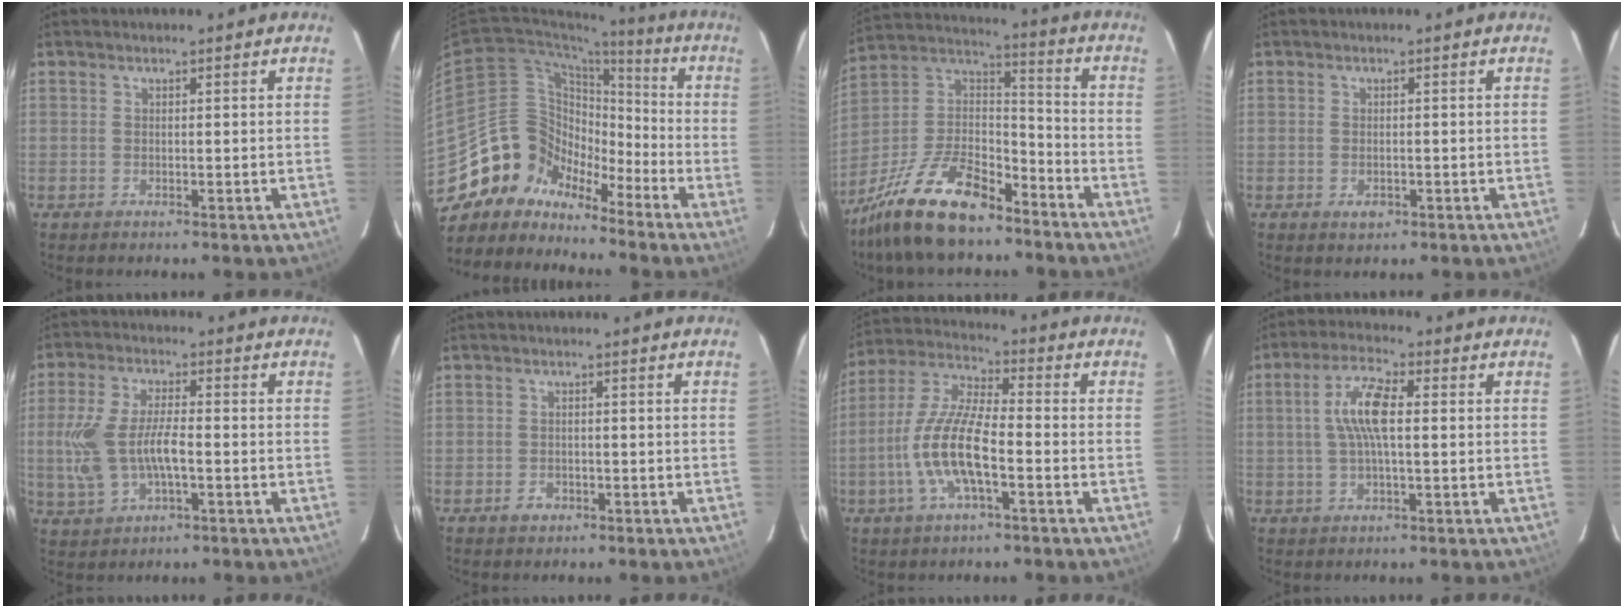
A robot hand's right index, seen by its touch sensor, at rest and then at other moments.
{"total": 13.2, "force": [-10.2, 8.0, 2.3], "torque": [-0.050, 0.036, -0.197]}
{"total": 19.9, "force": [-14.1, 8.1, 11.6], "torque": [-0.245, 0.006, -0.250]}
{"total": 1.9, "force": [-0.7, 1.2, 1.2], "torque": [-0.021, -0.002, -0.010]}
{"total": 11.1, "force": [-1.6, 4.9, 9.9], "torque": [-0.212, 0.000, -0.025]}
{"total": 2.3, "force": [-1.3, 1.8, 0.6], "torque": [-0.012, 0.002, -0.019]}
{"total": 13.2, "force": [-4.0, 3.9, 11.9], "torque": [-0.251, -0.002, -0.079]}
{"total": 8.1, "force": [0.8, 2.2, 7.7], "torque": [-0.151, 0.012, 0.015]}